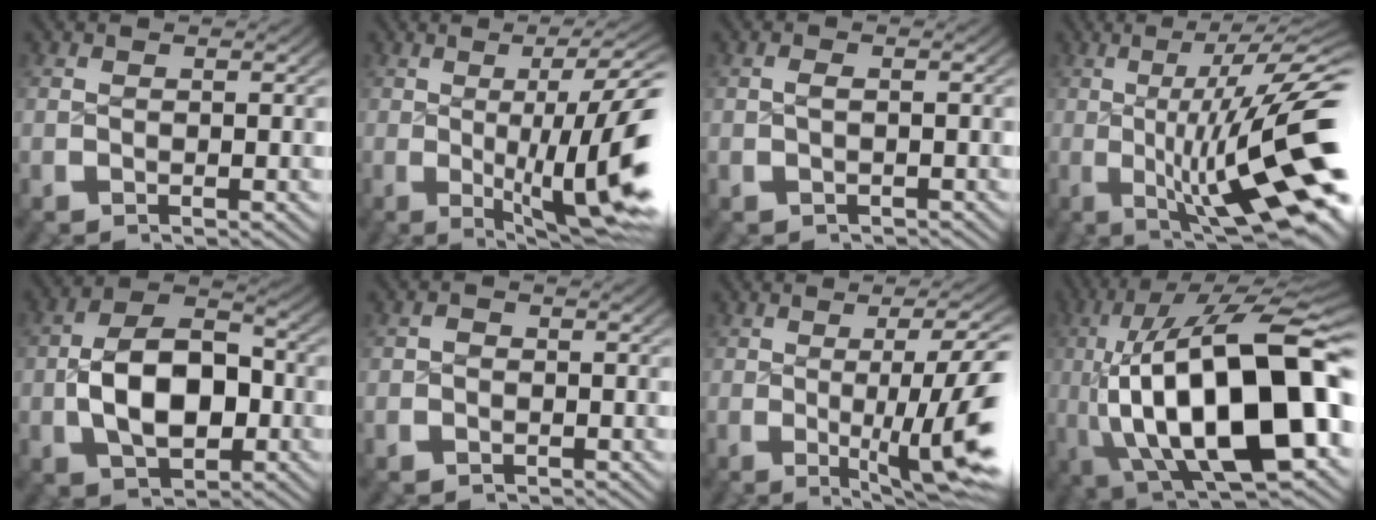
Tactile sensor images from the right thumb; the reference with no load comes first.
{"total": 11.1, "force": [-1.7, 4.6, 10.0], "torque": [-0.145, -0.010, -0.020]}
{"total": 0.0}
{"total": 13.9, "force": [-1.4, 5.7, 12.6], "torque": [-0.201, -0.021, -0.006]}
{"total": 9.5, "force": [-1.1, 6.3, 7.1], "torque": [-0.142, -0.020, -0.004]}
{"total": 0.8, "force": [-0.4, 0.5, -0.4], "torque": [0.005, 0.000, -0.010]}
{"total": 9.0, "force": [-2.0, 3.5, 8.0], "torque": [-0.121, -0.008, -0.024]}
{"total": 23.4, "force": [-3.1, 12.2, 19.7], "torque": [-0.377, -0.060, 0.002]}